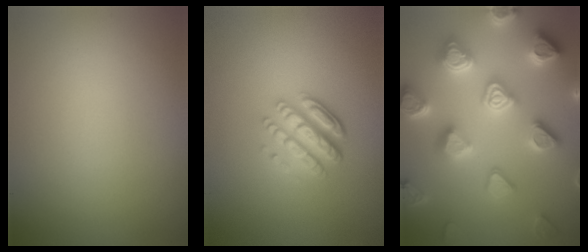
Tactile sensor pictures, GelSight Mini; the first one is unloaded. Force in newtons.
{"total": 4.3, "press": 3.3, "slide": 2.7}
{"total": 7.4, "press": 7.2, "slide": 1.7}